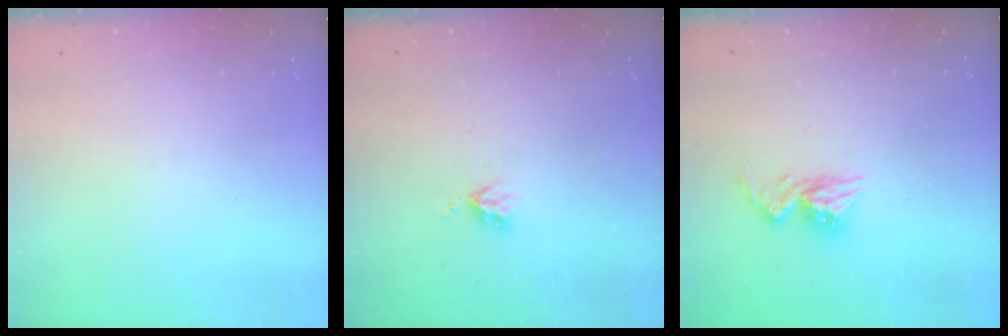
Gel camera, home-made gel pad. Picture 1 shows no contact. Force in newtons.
{"total": 3.6, "press": 3.6, "slide": 0.4}
{"total": 9.8, "press": 9.8, "slide": 0.8}